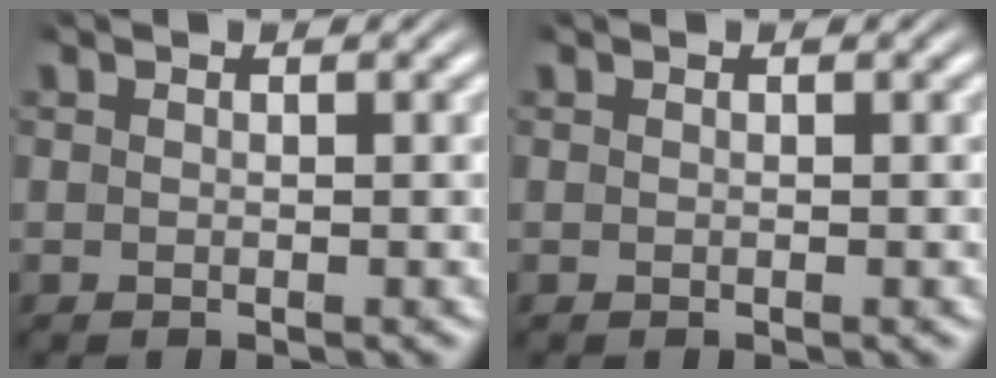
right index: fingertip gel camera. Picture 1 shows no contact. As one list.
[{"total": 0.0}]